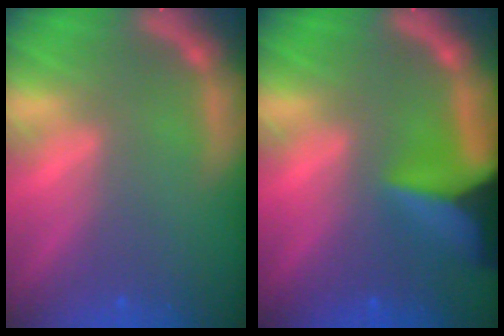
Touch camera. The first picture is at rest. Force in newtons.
{"total": 9.4}